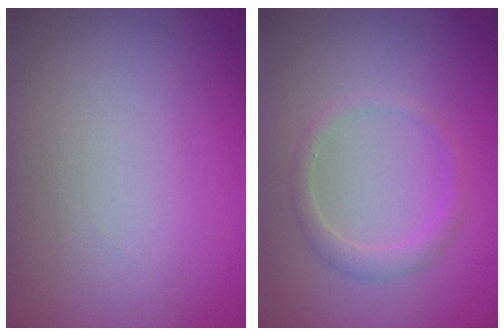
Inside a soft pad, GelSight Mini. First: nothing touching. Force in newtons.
{"total": 1.6, "press": 1.6, "slide": 0.1}